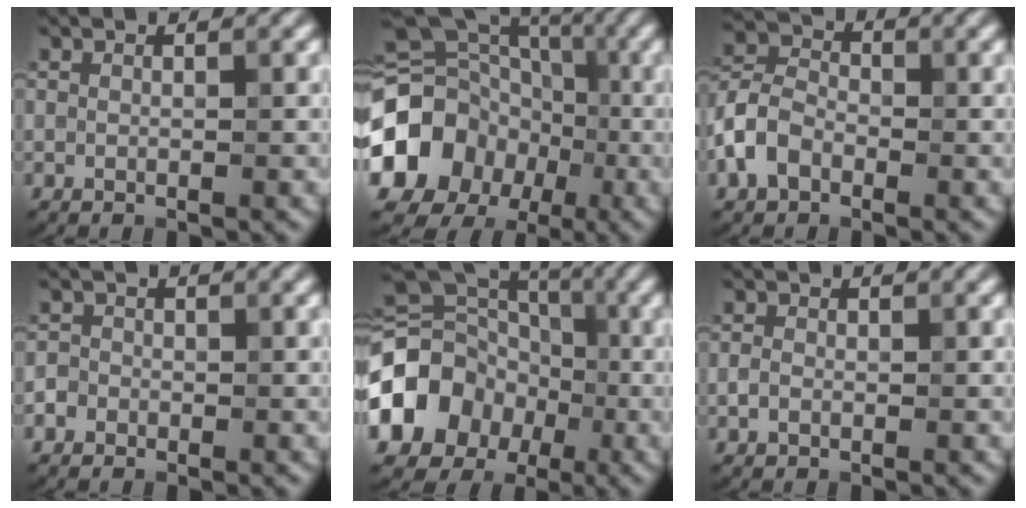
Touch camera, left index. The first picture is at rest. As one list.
[{"total": 16.9, "force": [-4.3, 15.0, 6.6], "torque": [-0.147, -0.007, -0.105]}, {"total": 3.9, "force": [-1.9, 2.6, 2.2], "torque": [-0.048, 0.014, -0.050]}, {"total": 1.6, "force": [-0.8, 1.3, 0.2], "torque": [0.013, 0.014, -0.022]}, {"total": 11.3, "force": [-3.2, 9.5, 5.3], "torque": [-0.106, 0.007, -0.072]}, {"total": 0.8, "force": [-0.3, 0.6, 0.5], "torque": [-0.010, 0.006, -0.010]}]